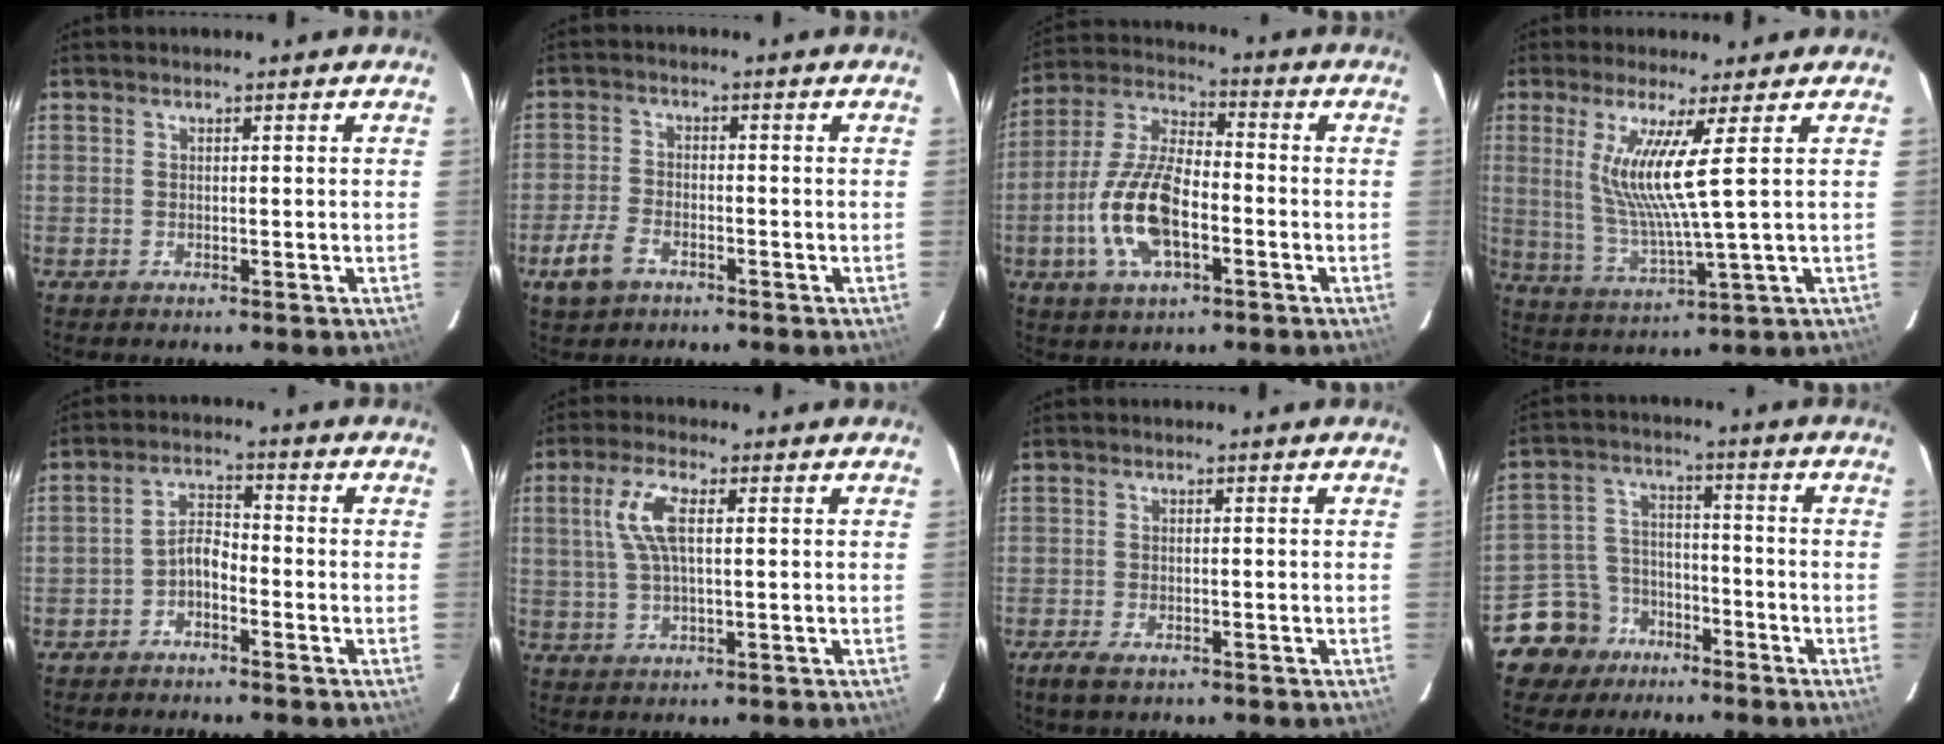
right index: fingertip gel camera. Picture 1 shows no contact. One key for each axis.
{"total": 6.4, "fx": -3.8, "fy": 3.6, "fz": 3.6, "tx": -0.093, "ty": 0.001, "tz": -0.073}
{"total": 14.4, "fx": -4.4, "fy": 6.4, "fz": 12.1, "tx": -0.261, "ty": 0.001, "tz": -0.084}
{"total": 9.6, "fx": 2.9, "fy": -1.1, "fz": 9.1, "tx": -0.172, "ty": -0.023, "tz": 0.065}
{"total": 3.7, "fx": -2.6, "fy": 1.6, "fz": 2.0, "tx": -0.047, "ty": 0.015, "tz": -0.050}
{"total": 6.8, "fx": 1.4, "fy": 2.1, "fz": 6.4, "tx": -0.131, "ty": 0.009, "tz": 0.030}
{"total": 3.4, "fx": -2.4, "fy": 1.2, "fz": 2.2, "tx": -0.055, "ty": -0.007, "tz": -0.043}
{"total": 9.4, "fx": -6.2, "fy": 6.9, "fz": 0.9, "tx": -0.040, "ty": 0.039, "tz": -0.104}